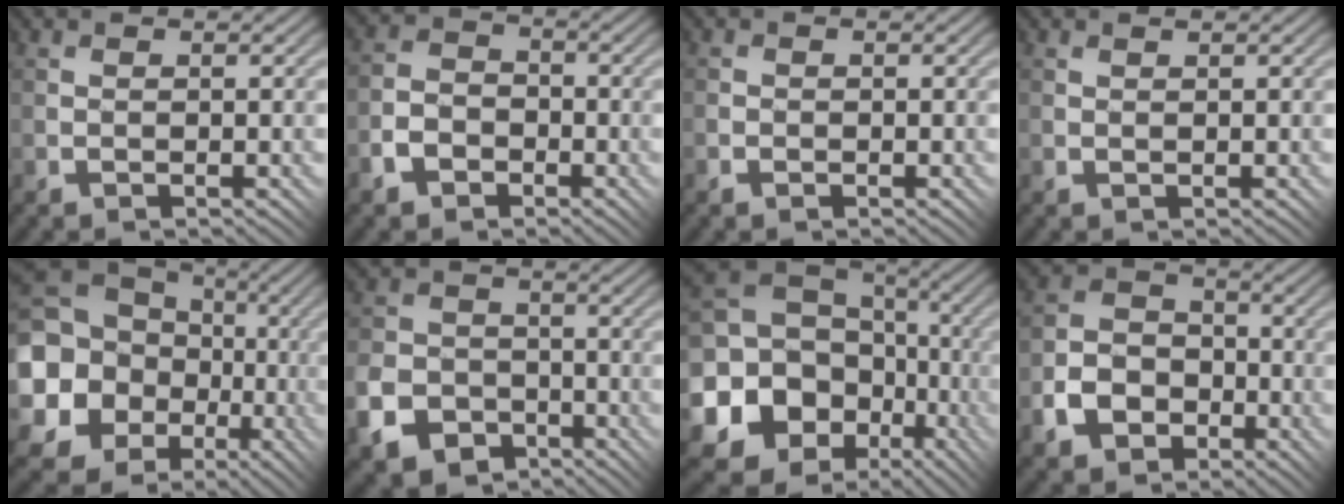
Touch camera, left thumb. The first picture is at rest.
{"total": 4.3, "force": [-2.5, 3.0, 1.8], "torque": [-0.042, -0.001, -0.054]}
{"total": 1.3, "force": [-0.7, 0.9, 0.5], "torque": [-0.009, 0.001, -0.015]}
{"total": 0.9, "force": [0.6, 0.0, 0.6], "torque": [-0.011, 0.001, 0.014]}
{"total": 20.3, "force": [-0.4, 18.3, 8.8], "torque": [-0.247, -0.013, -0.027]}
{"total": 7.5, "force": [-3.9, 5.5, 3.2], "torque": [-0.084, -0.015, -0.081]}
{"total": 19.2, "force": [-3.5, 16.6, 9.0], "torque": [-0.232, -0.028, -0.061]}
{"total": 7.5, "force": [-3.4, 5.6, 3.6], "torque": [-0.092, -0.019, -0.069]}